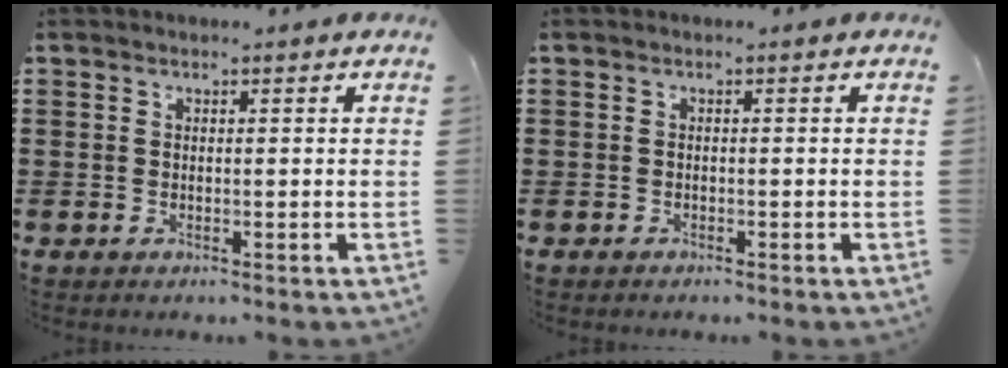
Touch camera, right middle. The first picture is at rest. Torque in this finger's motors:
{"motor_torque": [-0.86, 0.85, -0.03, -0.01]}